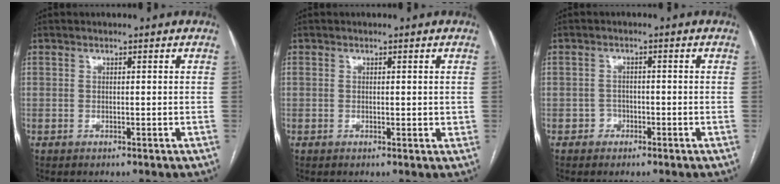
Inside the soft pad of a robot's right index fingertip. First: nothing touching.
{"total": 1.7, "force": [0.1, 0.9, 1.4], "torque": [-0.021, -0.002, 0.000]}
{"total": 1.6, "force": [-1.0, 1.3, 0.1], "torque": [0.005, 0.008, -0.020]}